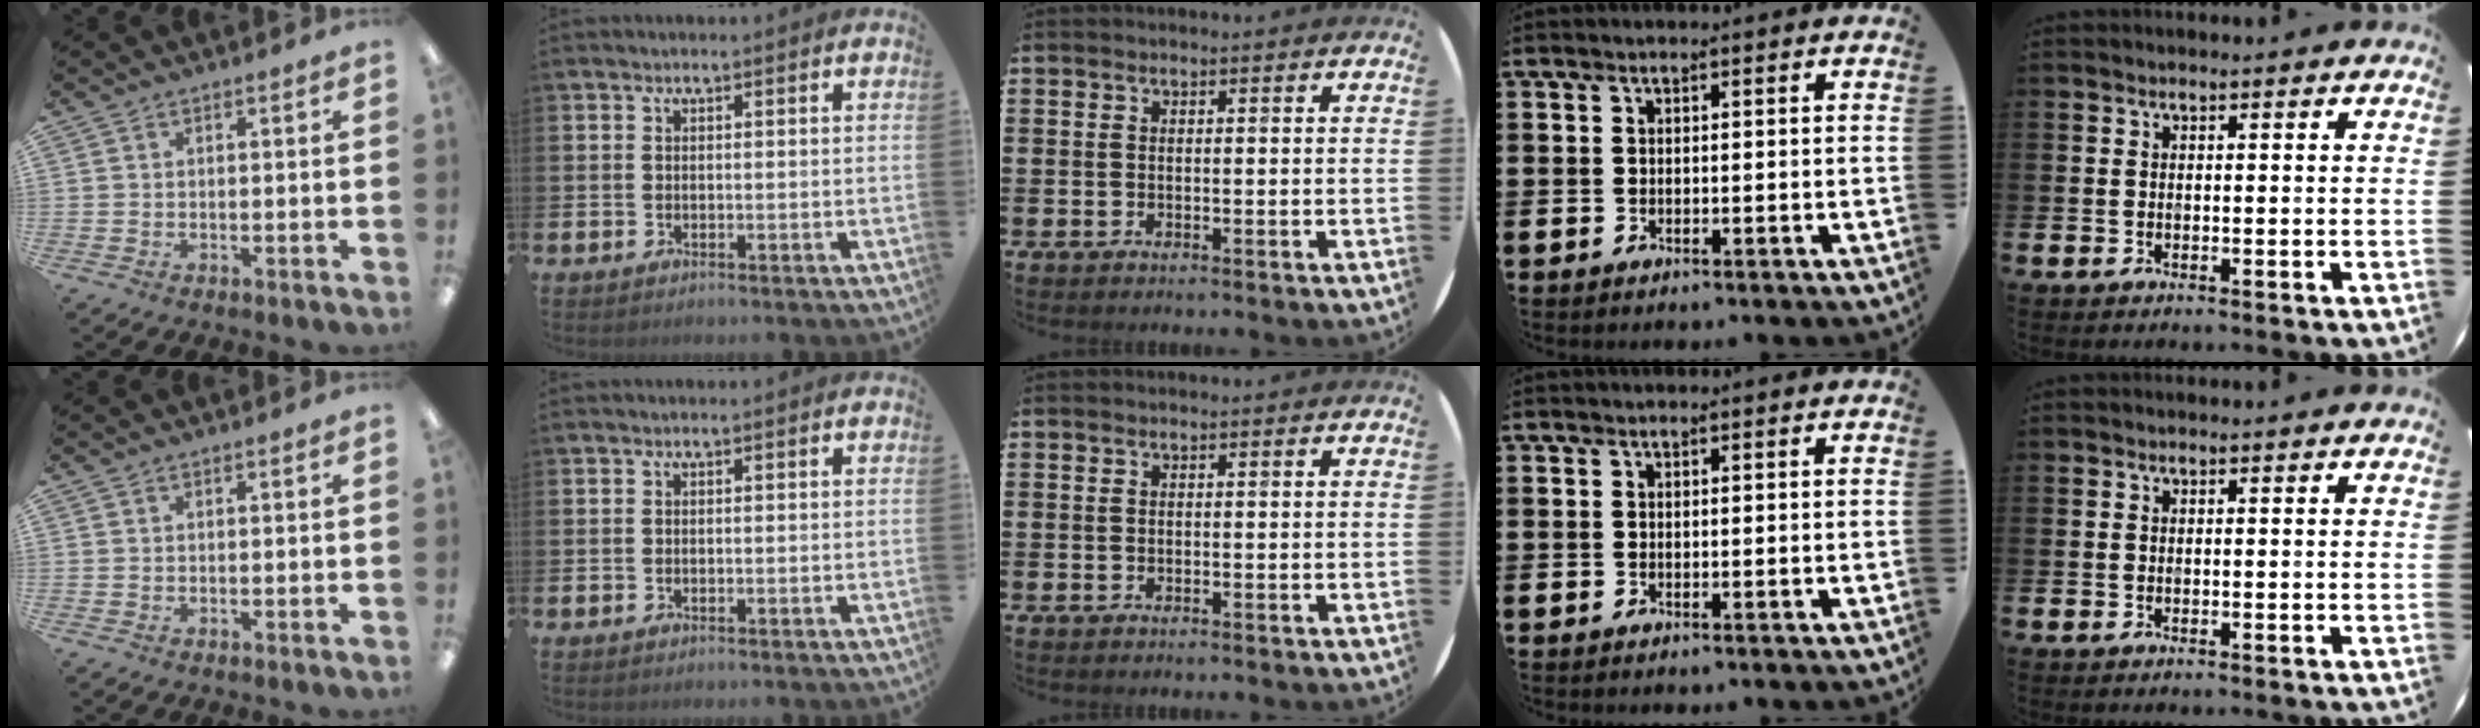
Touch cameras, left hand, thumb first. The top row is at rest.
{}